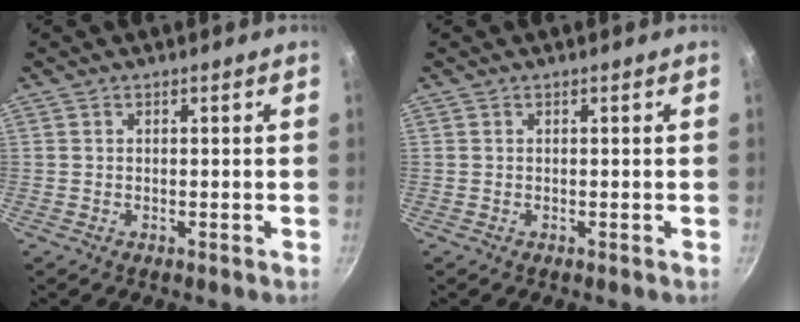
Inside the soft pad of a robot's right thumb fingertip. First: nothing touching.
{"total": 0.0}